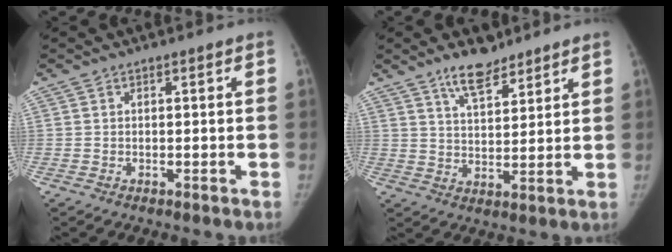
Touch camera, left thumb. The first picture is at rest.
{"total": 7.3, "force": [5.7, 2.8, 3.7], "torque": [-0.042, -0.040, 0.099]}